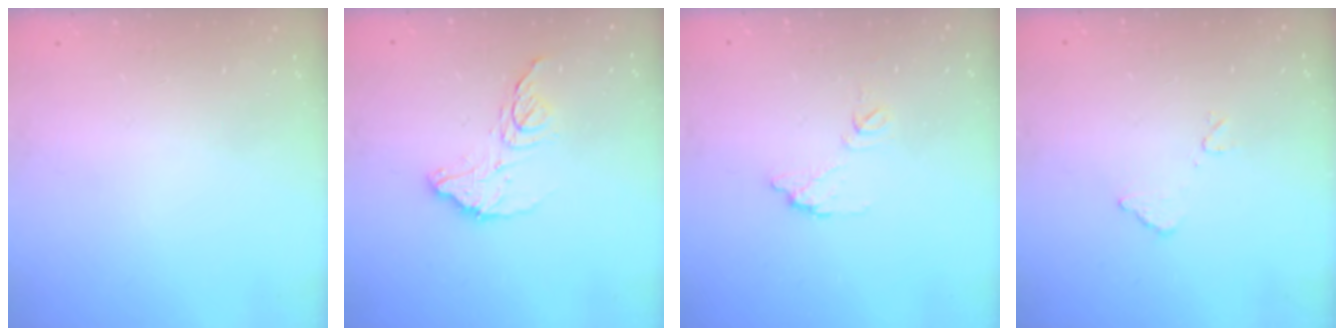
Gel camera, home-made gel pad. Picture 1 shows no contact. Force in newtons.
{"total": 11.4, "press": 11.4, "slide": 0.9}
{"total": 6.5, "press": 6.5, "slide": 0.1}
{"total": 8.4, "press": 8.4, "slide": 0.4}